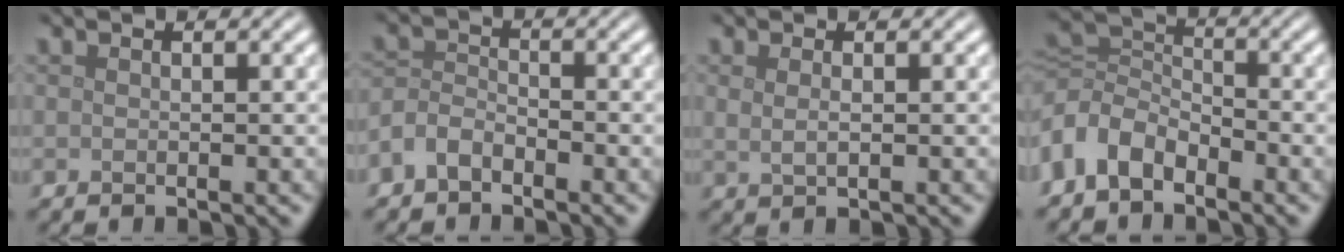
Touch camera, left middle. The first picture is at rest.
{"total": 2.7, "force": [-1.9, 1.5, 1.2], "torque": [-0.026, 0.007, -0.049]}
{"total": 1.2, "force": [0.4, 0.4, 1.1], "torque": [-0.021, -0.002, 0.008]}
{"total": 5.3, "force": [-2.7, 3.5, 2.9], "torque": [-0.066, 0.001, -0.069]}